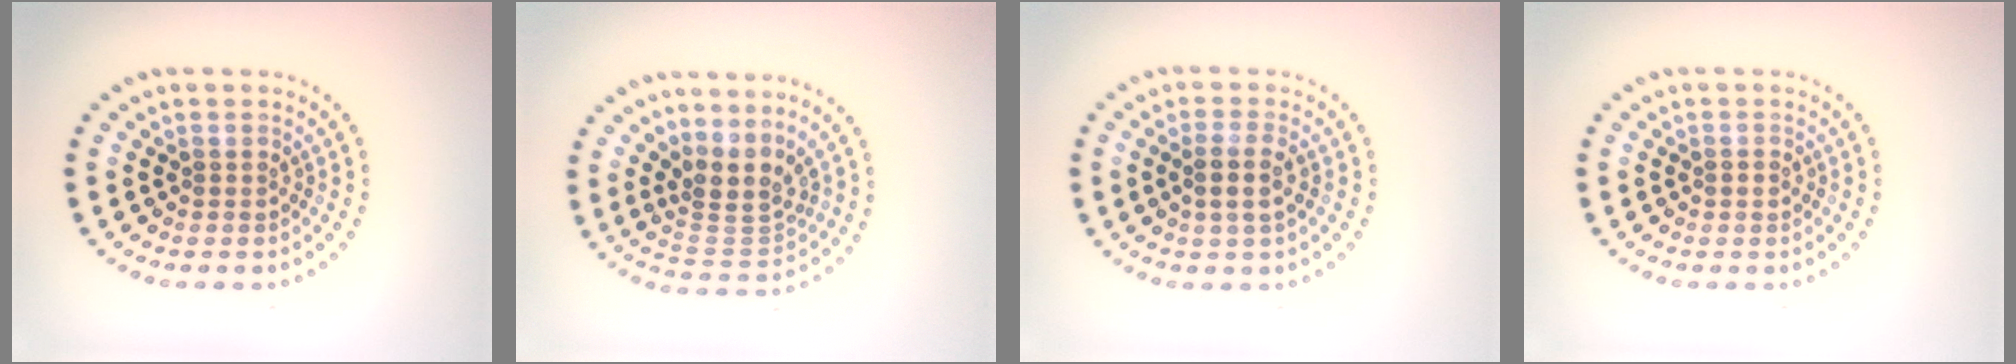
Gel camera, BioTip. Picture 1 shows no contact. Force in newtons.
{"total": 3.4, "press": 2.6, "slide": 2.1}
{"total": 2.4, "press": 2.1, "slide": 1.1}
{"total": 0.9, "press": 0.9, "slide": 0.1}